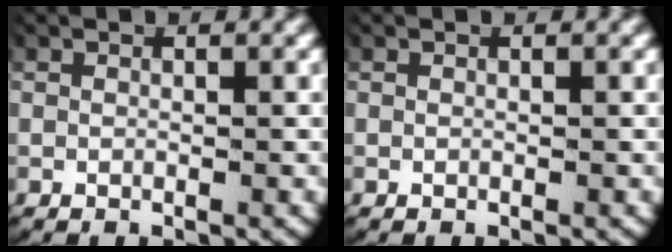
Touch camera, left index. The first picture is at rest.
{"total": 0.0}